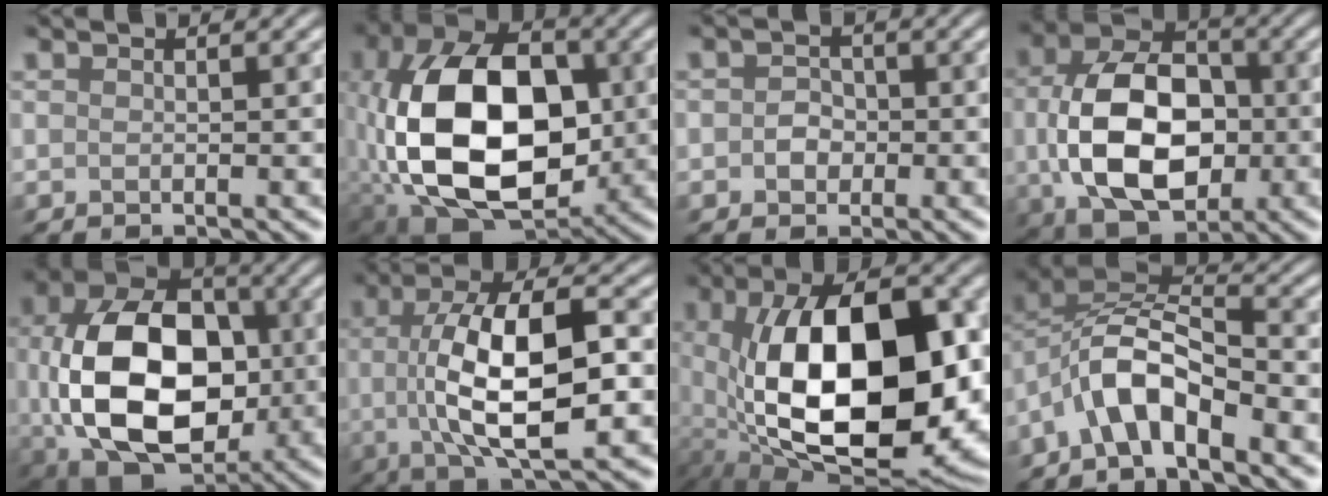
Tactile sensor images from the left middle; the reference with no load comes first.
{"total": 14.2, "force": [-1.3, 9.3, 10.7], "torque": [-0.204, 0.002, -0.026]}
{"total": 1.3, "force": [-0.2, 1.2, 0.3], "torque": [-0.002, 0.001, -0.011]}
{"total": 11.0, "force": [-0.7, 7.3, 8.2], "torque": [-0.160, -0.005, -0.008]}
{"total": 14.9, "force": [-0.3, 10.5, 10.5], "torque": [-0.214, -0.021, 0.010]}
{"total": 10.2, "force": [0.1, 3.2, 9.7], "torque": [-0.172, 0.007, 0.007]}
{"total": 15.6, "force": [-0.1, 8.1, 13.3], "torque": [-0.226, -0.008, 0.015]}
{"total": 6.0, "force": [-3.6, 2.0, 4.4], "torque": [-0.080, 0.011, -0.073]}